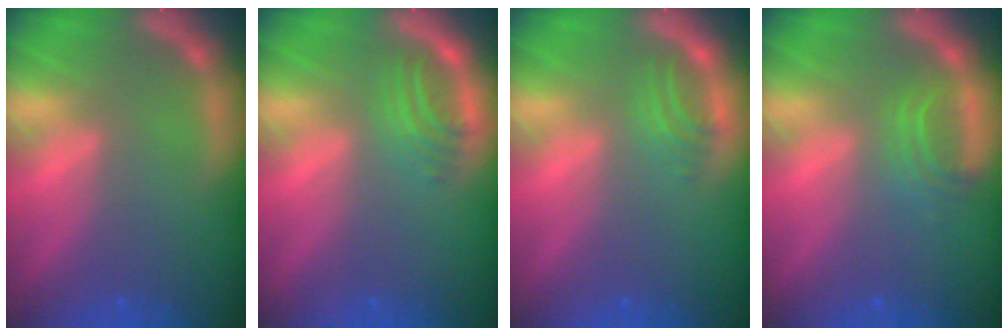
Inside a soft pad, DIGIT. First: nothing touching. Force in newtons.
{"total": 2.9}
{"total": 2.0}
{"total": 2.5}